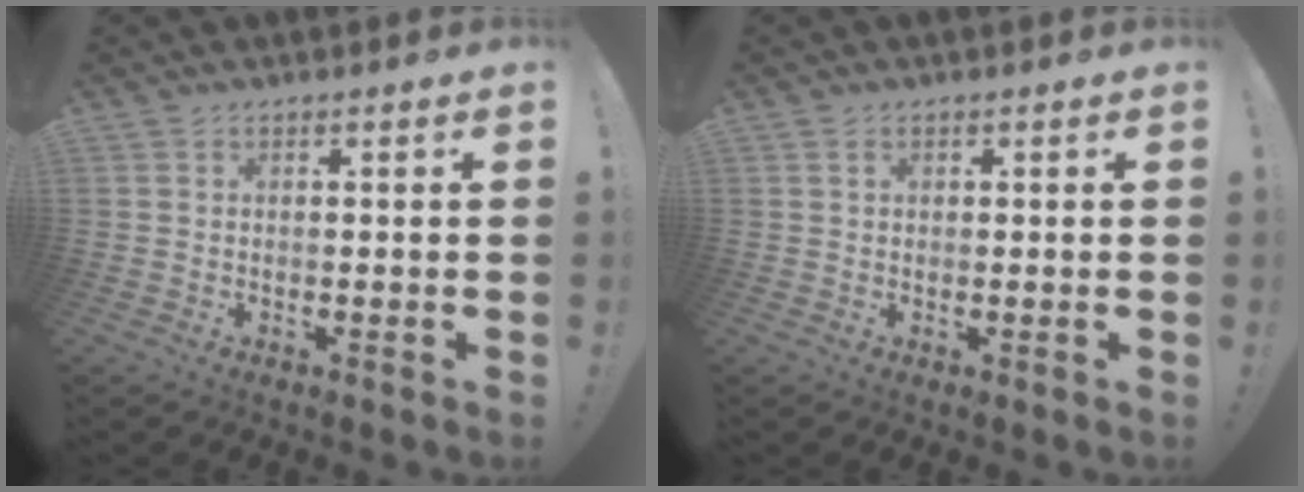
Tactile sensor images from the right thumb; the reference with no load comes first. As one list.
[{"total": 0.8, "force": [0.4, 0.4, 0.5], "torque": [-0.012, 0.002, 0.009]}]